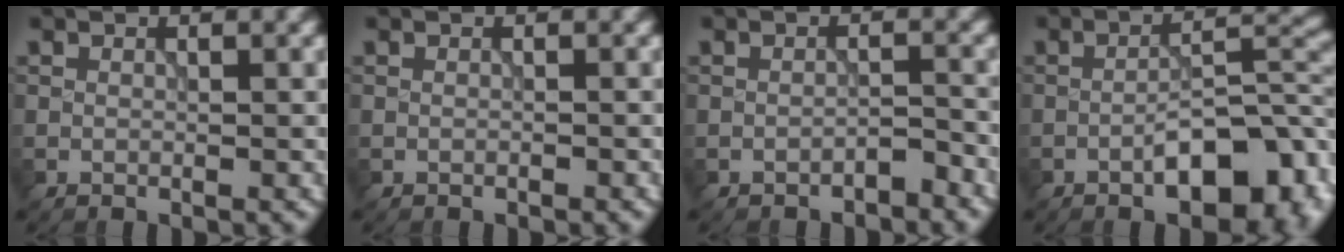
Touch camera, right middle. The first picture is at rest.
{"total": 0.0}
{"total": 1.4, "force": [-1.2, 0.4, 0.7], "torque": [-0.009, 0.008, -0.023]}
{"total": 8.6, "force": [-3.6, 3.2, 7.1], "torque": [-0.095, 0.015, -0.057]}